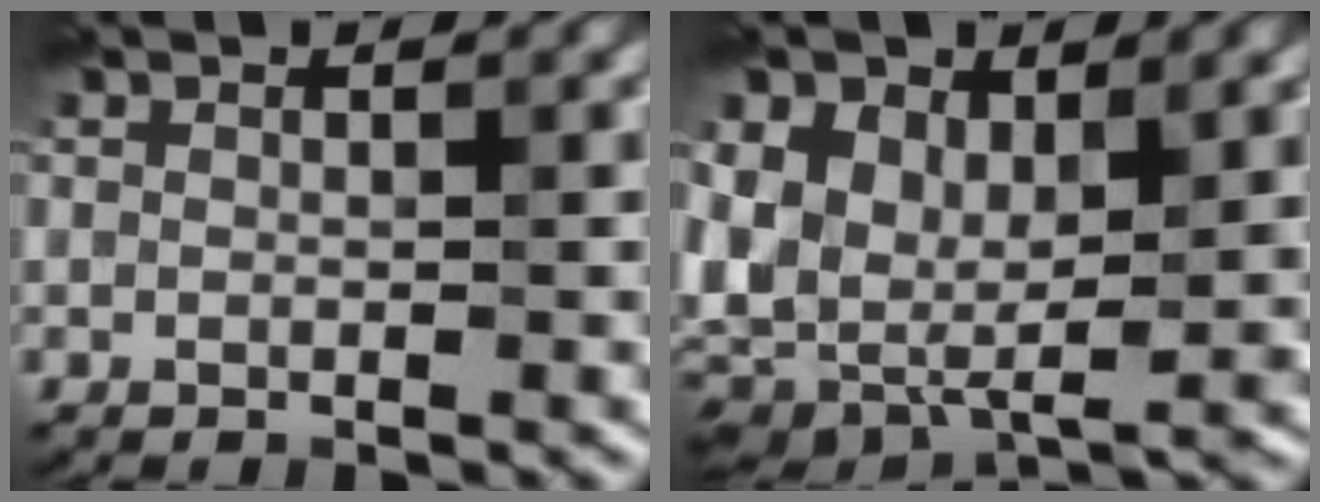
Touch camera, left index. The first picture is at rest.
{"total": 9.1, "force": [2.4, 6.0, 6.4], "torque": [-0.144, 0.009, 0.048]}